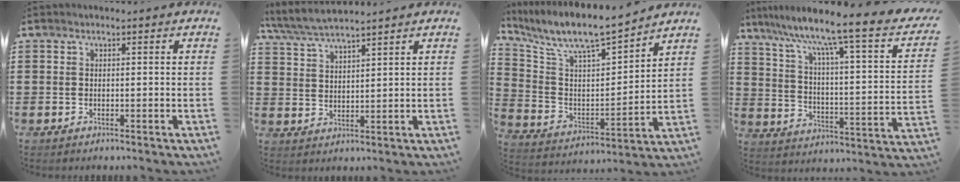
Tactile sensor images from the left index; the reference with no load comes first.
{"total": 5.0, "force": [4.6, 0.3, 2.0], "torque": [-0.053, -0.013, 0.083]}
{"total": 8.2, "force": [7.0, 1.5, 3.9], "torque": [-0.109, -0.050, 0.114]}
{"total": 7.6, "force": [5.7, -0.6, 5.0], "torque": [-0.113, -0.062, 0.078]}